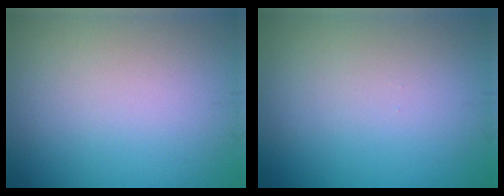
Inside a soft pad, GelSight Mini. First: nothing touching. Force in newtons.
{"total": 0.0}